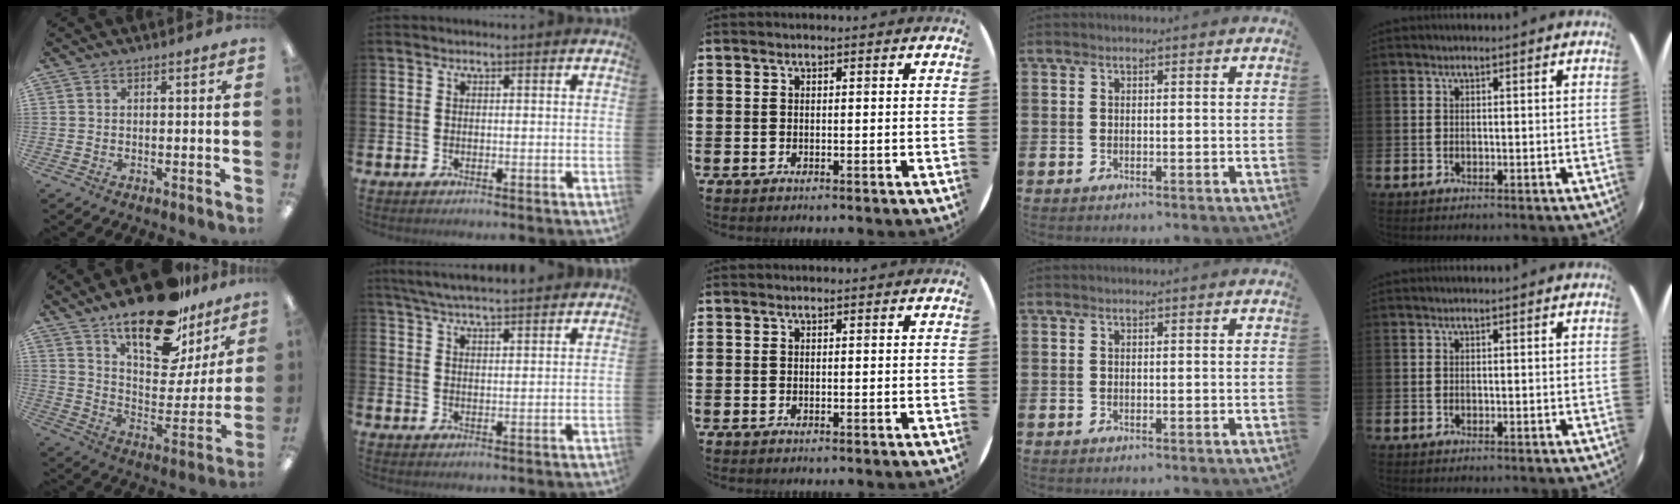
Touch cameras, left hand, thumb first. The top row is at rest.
{"thumb": {"total": 21.9, "force": [16.1, 8.7, 12.1], "torque": [-0.188, -0.104, 0.275]}, "index": {"total": 5.2, "force": [5.0, 0.2, 1.3], "torque": [-0.042, -0.016, 0.092]}}